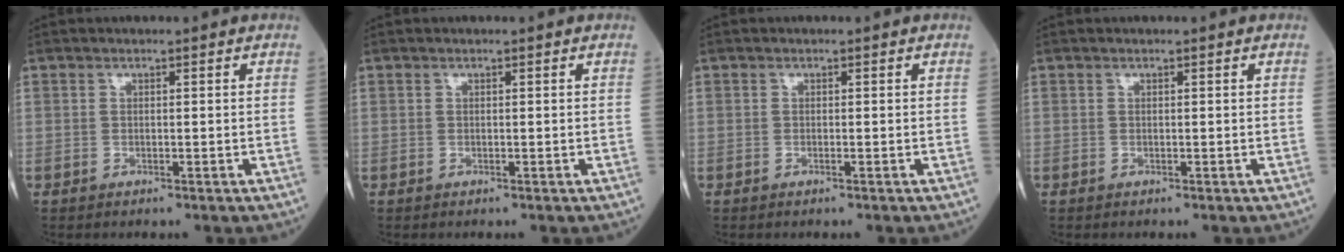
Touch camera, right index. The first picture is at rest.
{"total": 0.0}
{"total": 0.0}
{"total": 0.0}